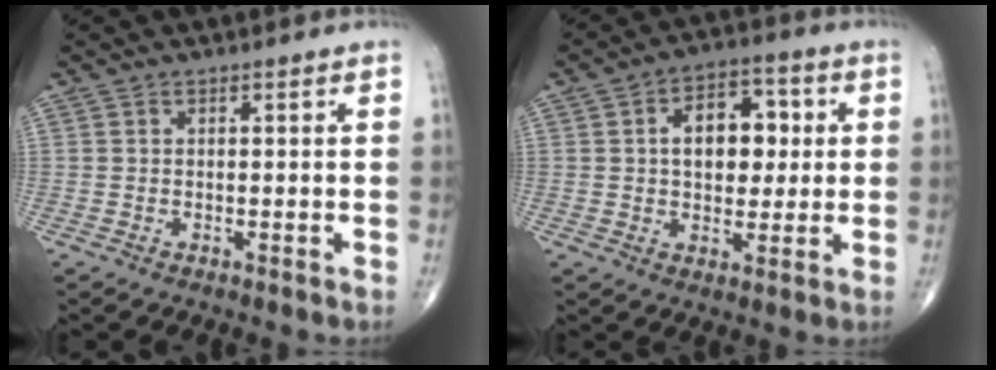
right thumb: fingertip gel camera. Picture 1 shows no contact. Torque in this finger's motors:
{"motor_torque": [0.36, 2.76, 1.06, 0.21, 0.15]}